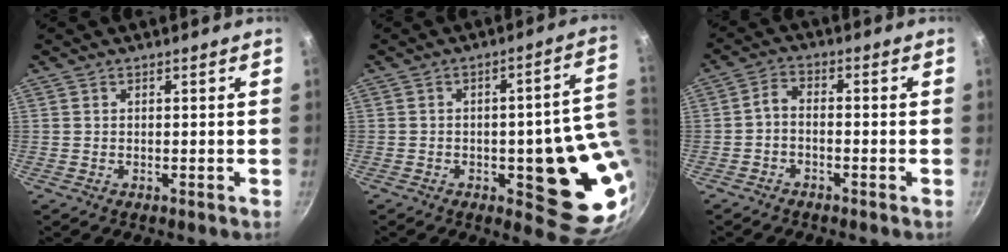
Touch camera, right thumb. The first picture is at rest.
{"total": 17.1, "force": [-1.2, 6.3, 15.8], "torque": [-0.135, -0.009, -0.015]}
{"total": 3.2, "force": [-1.7, 1.6, 2.1], "torque": [-0.047, 0.024, -0.039]}